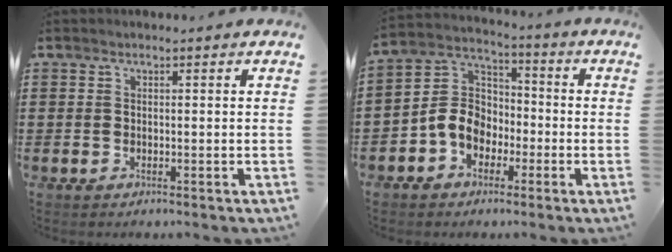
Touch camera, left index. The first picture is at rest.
{"total": 7.4, "force": [-2.7, 6.0, 3.3], "torque": [-0.106, 0.011, -0.063]}